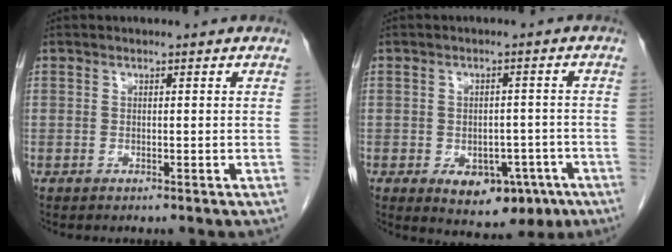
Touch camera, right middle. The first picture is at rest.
{"total": 8.4, "force": [-3.9, 5.2, 5.3], "torque": [-0.057, 0.006, -0.041]}